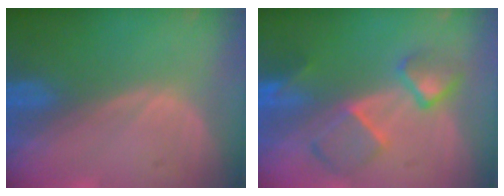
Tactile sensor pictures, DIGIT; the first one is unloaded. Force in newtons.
{"total": 7.1, "press": 6.9, "slide": 1.9}